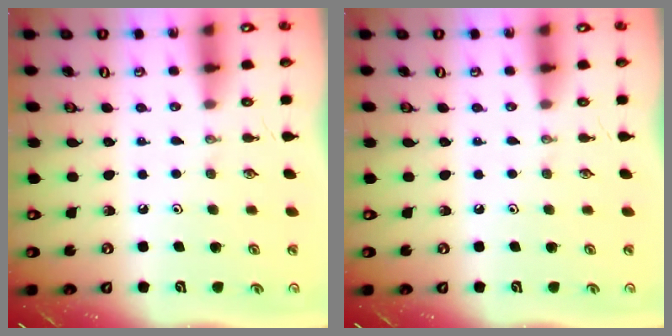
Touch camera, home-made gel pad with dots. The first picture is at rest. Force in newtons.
{"total": 0.0}